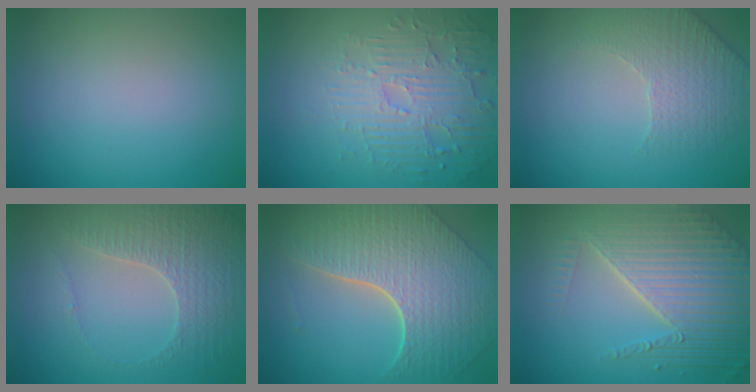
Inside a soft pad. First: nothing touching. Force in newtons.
{"total": 4.9, "press": 3.7, "slide": 3.2}
{"total": 2.2, "press": 2.0, "slide": 1.0}
{"total": 3.3, "press": 3.2, "slide": 0.8}
{"total": 8.3, "press": 5.9, "slide": 5.7}
{"total": 8.9, "press": 5.8, "slide": 6.7}